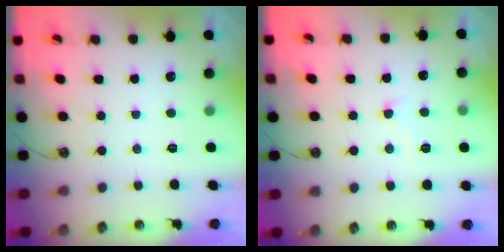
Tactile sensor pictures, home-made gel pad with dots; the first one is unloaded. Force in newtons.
{"total": 2.6, "press": 2.6, "slide": 0.6}